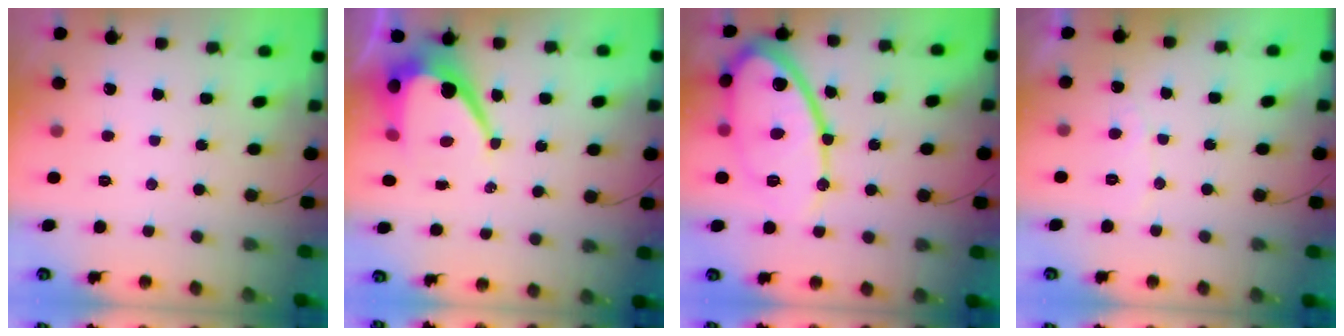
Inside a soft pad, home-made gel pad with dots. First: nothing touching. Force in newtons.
{"total": 11.5, "press": 11.5, "slide": 0.9}
{"total": 20.7, "press": 20.7, "slide": 1.4}
{"total": 4.0, "press": 4.0, "slide": 0.3}